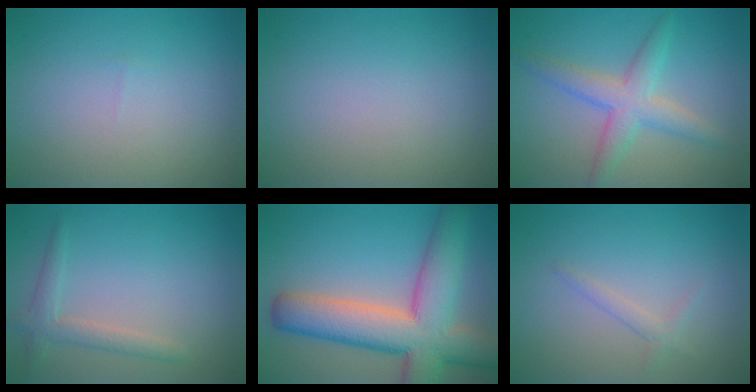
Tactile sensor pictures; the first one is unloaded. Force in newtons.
{"total": 0.0}
{"total": 4.1, "press": 4.1, "slide": 0.1}
{"total": 2.2, "press": 2.2, "slide": 0.1}
{"total": 10.9, "press": 10.9, "slide": 0.6}
{"total": 1.1, "press": 1.1, "slide": 0.1}